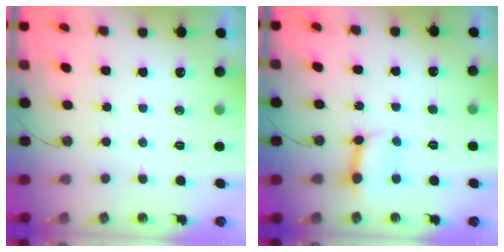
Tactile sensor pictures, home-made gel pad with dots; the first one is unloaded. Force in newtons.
{"total": 8.0, "press": 8.0, "slide": 0.7}